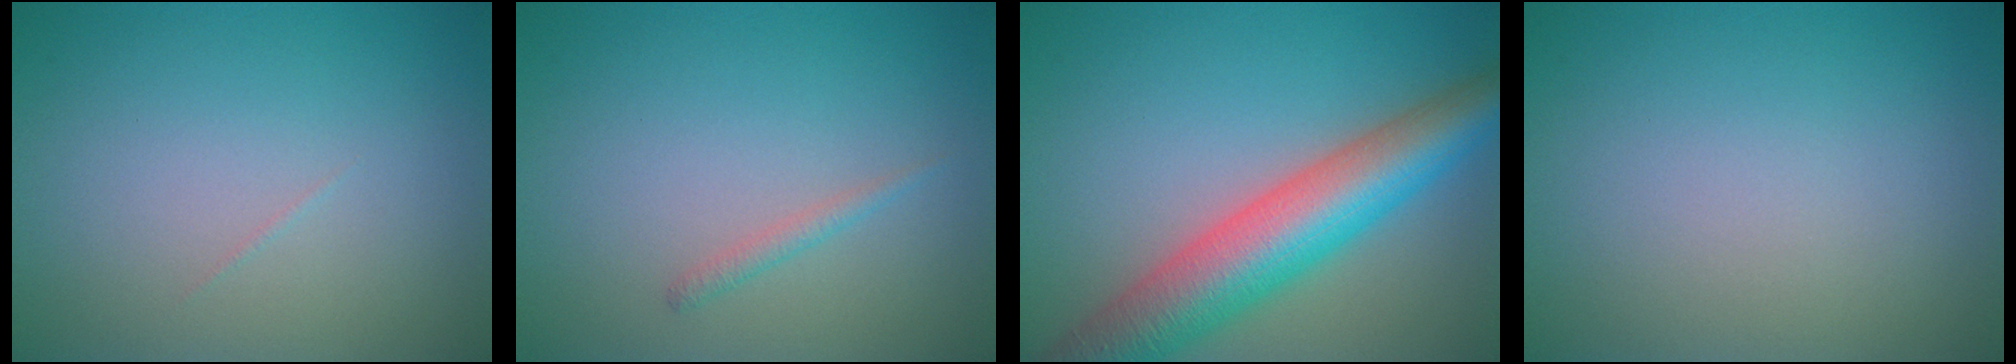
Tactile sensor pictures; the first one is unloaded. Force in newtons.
{"total": 0.9, "press": 0.9, "slide": 0.0}
{"total": 9.5, "press": 9.5, "slide": 0.3}
{"total": 0.0}